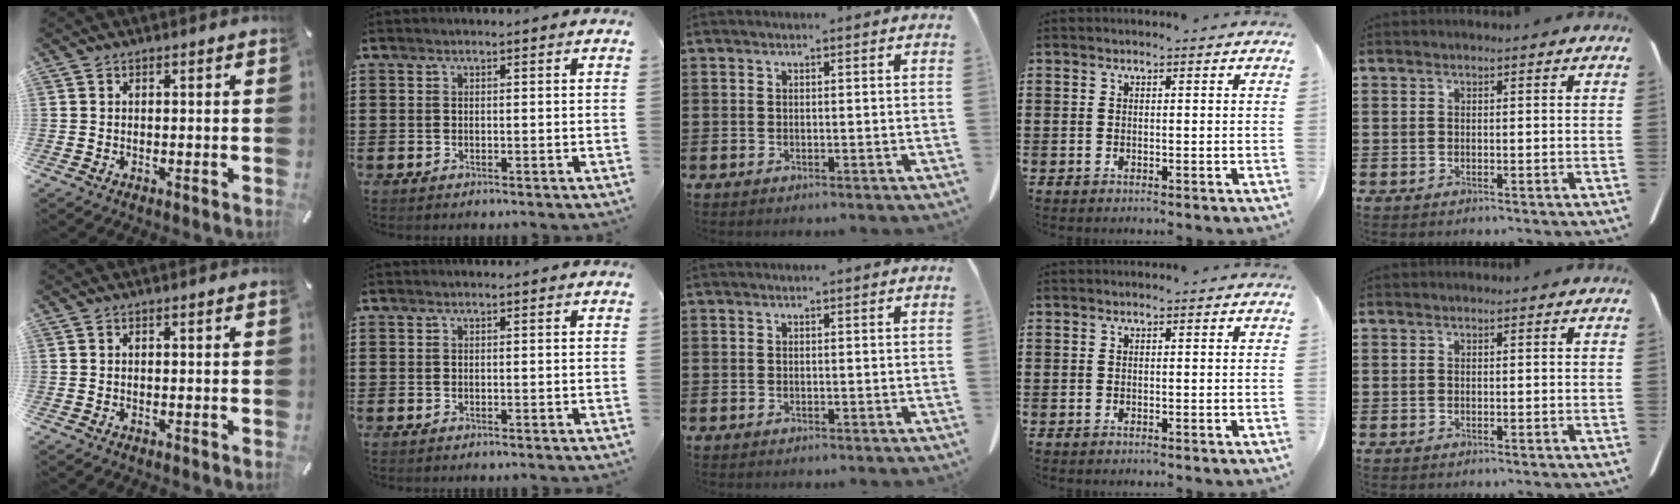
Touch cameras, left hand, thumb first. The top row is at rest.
{}